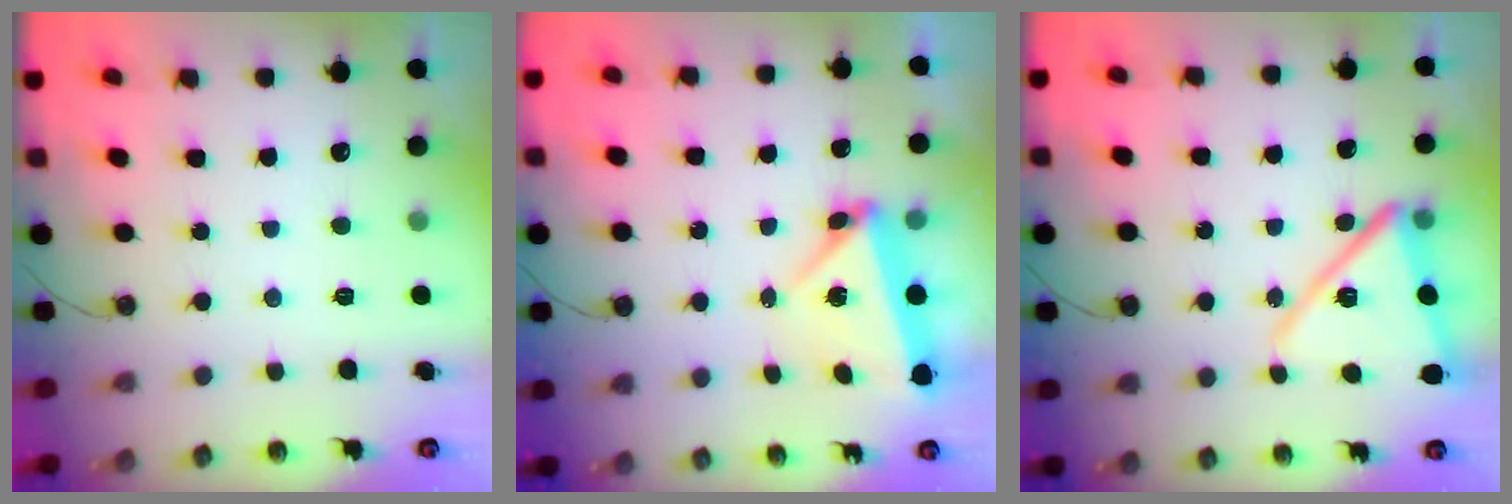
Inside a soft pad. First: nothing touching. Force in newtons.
{"total": 5.5, "press": 5.1, "slide": 2.0}
{"total": 15.2, "press": 15.2, "slide": 1.1}